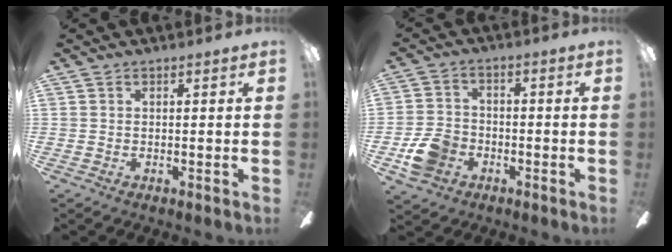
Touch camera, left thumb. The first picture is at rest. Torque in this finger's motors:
{"motor_torque": [0.15, 1.75, 0.29, -0.21, 0.03]}